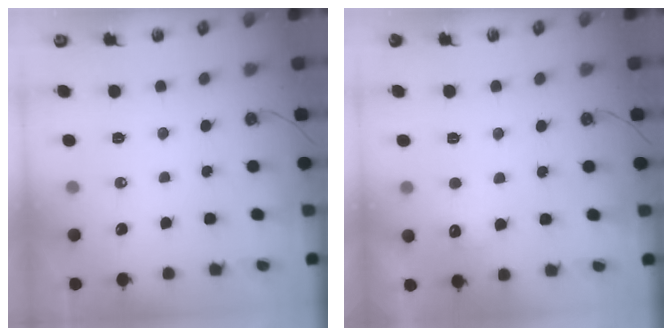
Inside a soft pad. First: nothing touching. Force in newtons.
{"total": 7.0, "press": 6.9, "slide": 1.3}